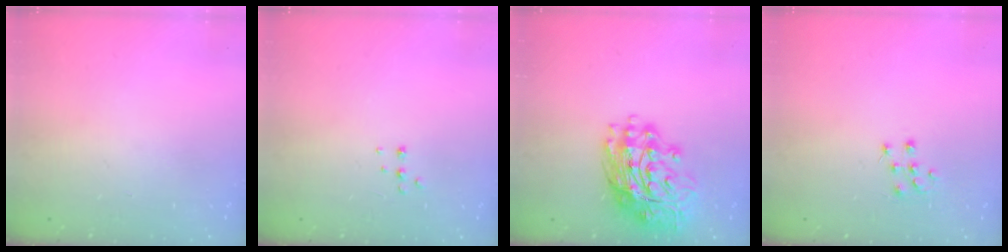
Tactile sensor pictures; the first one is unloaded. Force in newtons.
{"total": 3.4, "press": 3.3, "slide": 0.6}
{"total": 16.8, "press": 16.7, "slide": 1.9}
{"total": 7.2, "press": 7.1, "slide": 0.7}